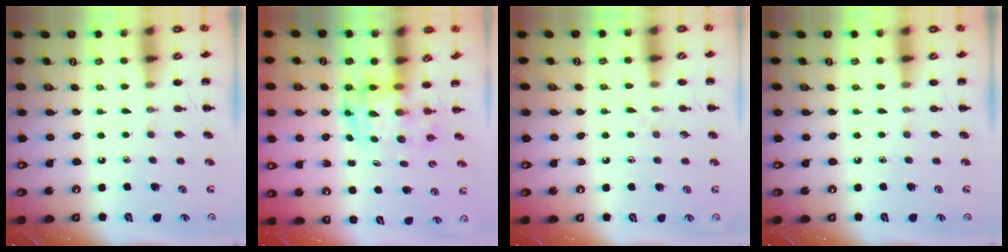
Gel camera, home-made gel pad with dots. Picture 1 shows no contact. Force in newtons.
{"total": 3.4, "press": 3.4, "slide": 0.6}
{"total": 3.9, "press": 3.5, "slide": 1.7}
{"total": 0.0}